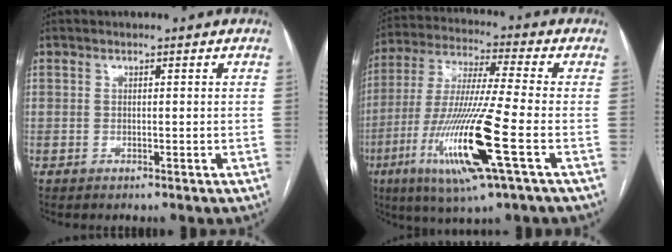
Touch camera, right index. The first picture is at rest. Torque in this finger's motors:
{"motor_torque": [2.11, -0.03, 1.05, 0.21]}